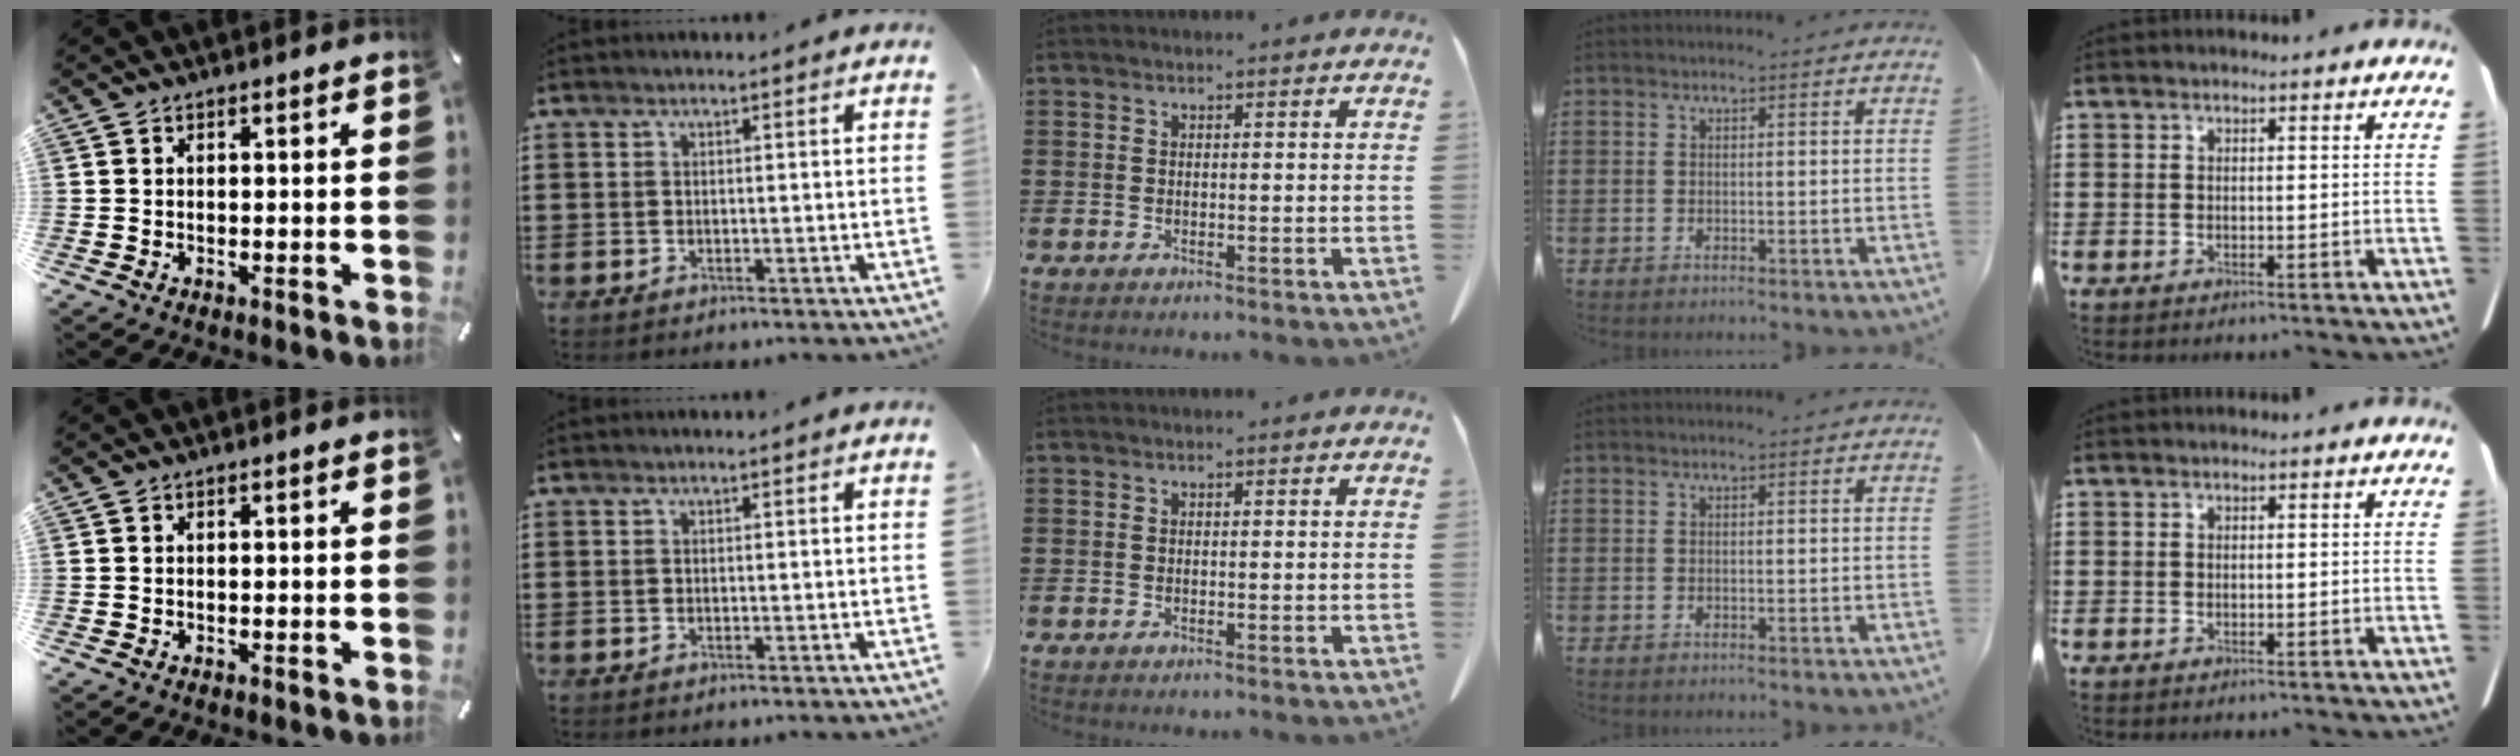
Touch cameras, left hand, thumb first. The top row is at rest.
{}